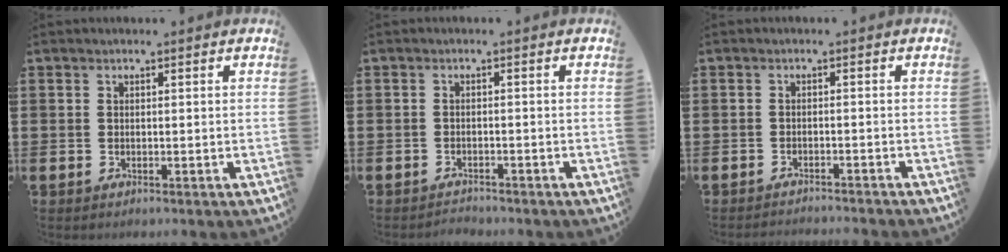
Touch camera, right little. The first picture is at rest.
{"total": 1.2, "force": [-1.2, 0.0, -0.1], "torque": [-0.002, 0.003, -0.026]}
{"total": 1.2, "force": [-1.2, -0.2, 0.0], "torque": [-0.001, 0.004, -0.026]}